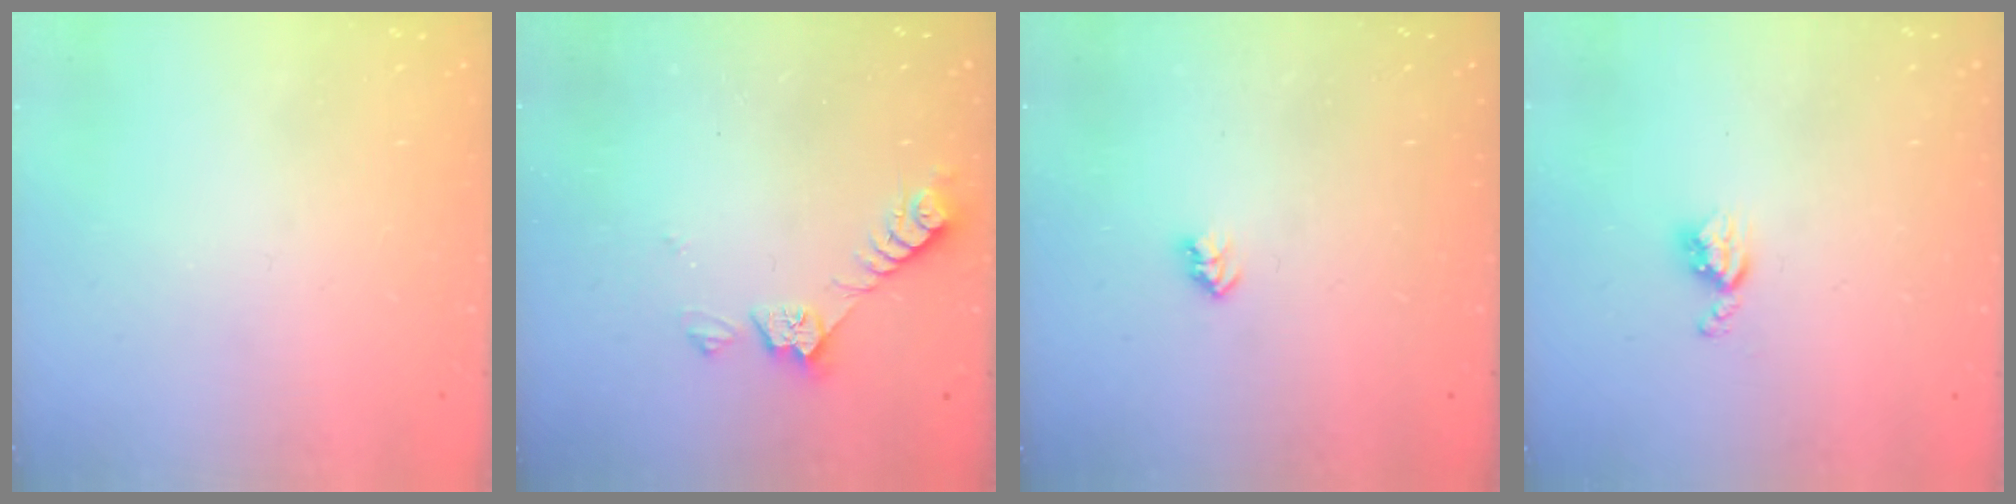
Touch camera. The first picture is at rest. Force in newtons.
{"total": 4.9, "press": 4.8, "slide": 0.6}
{"total": 2.6, "press": 2.6, "slide": 0.4}
{"total": 5.1, "press": 5.1, "slide": 0.7}